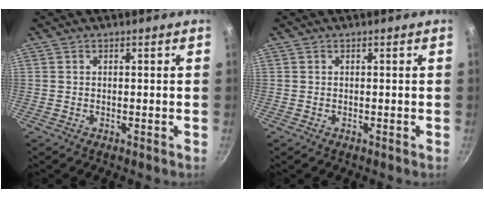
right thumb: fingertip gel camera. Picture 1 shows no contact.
{"total": 0.0}